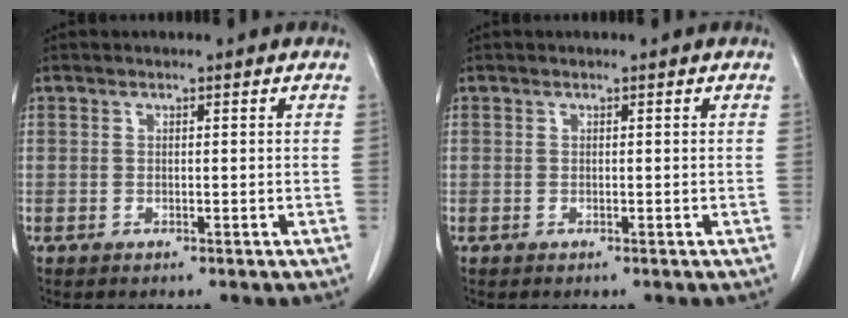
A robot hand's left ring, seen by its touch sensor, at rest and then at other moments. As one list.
[{"total": 0.0}]